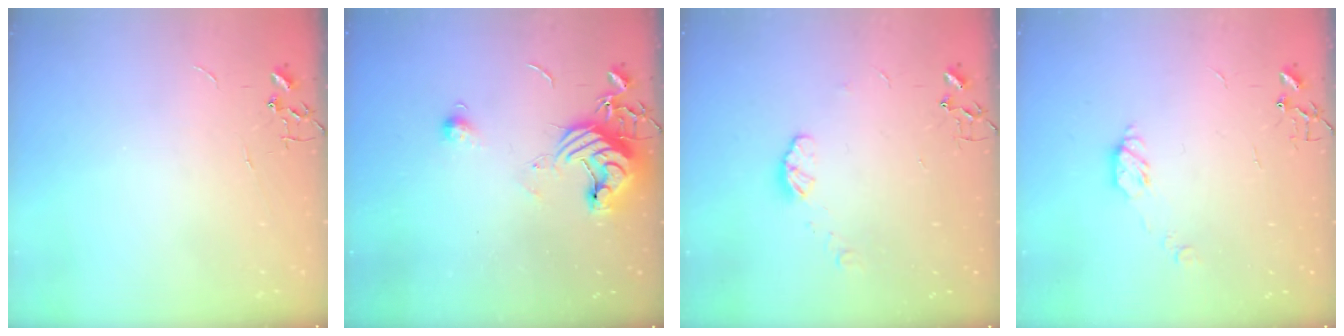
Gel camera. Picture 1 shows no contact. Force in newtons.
{"total": 11.8, "press": 11.7, "slide": 1.3}
{"total": 5.8, "press": 5.8, "slide": 0.5}
{"total": 6.4, "press": 6.4, "slide": 0.6}